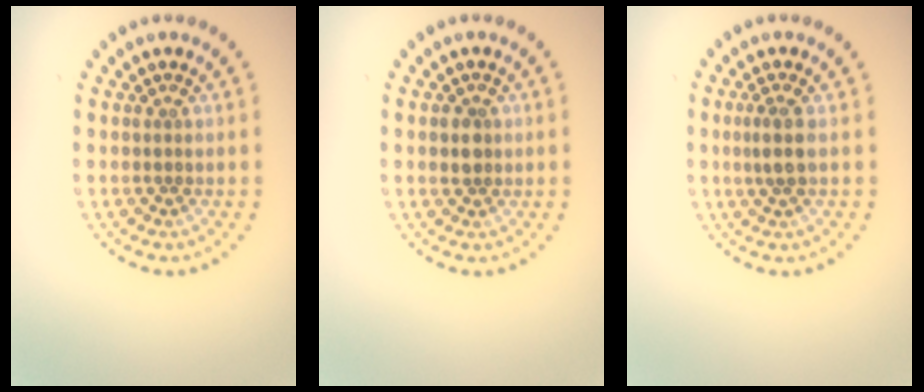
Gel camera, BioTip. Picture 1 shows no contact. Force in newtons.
{"total": 1.4, "press": 1.3, "slide": 0.5}
{"total": 1.8, "press": 1.5, "slide": 0.9}